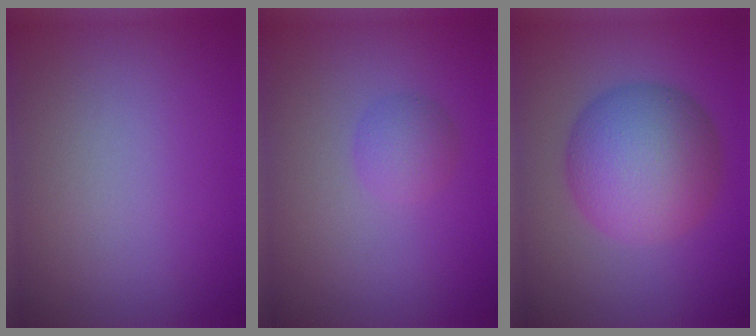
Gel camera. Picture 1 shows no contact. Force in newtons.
{"total": 1.7, "press": 1.7, "slide": 0.0}
{"total": 7.9, "press": 7.9, "slide": 0.1}